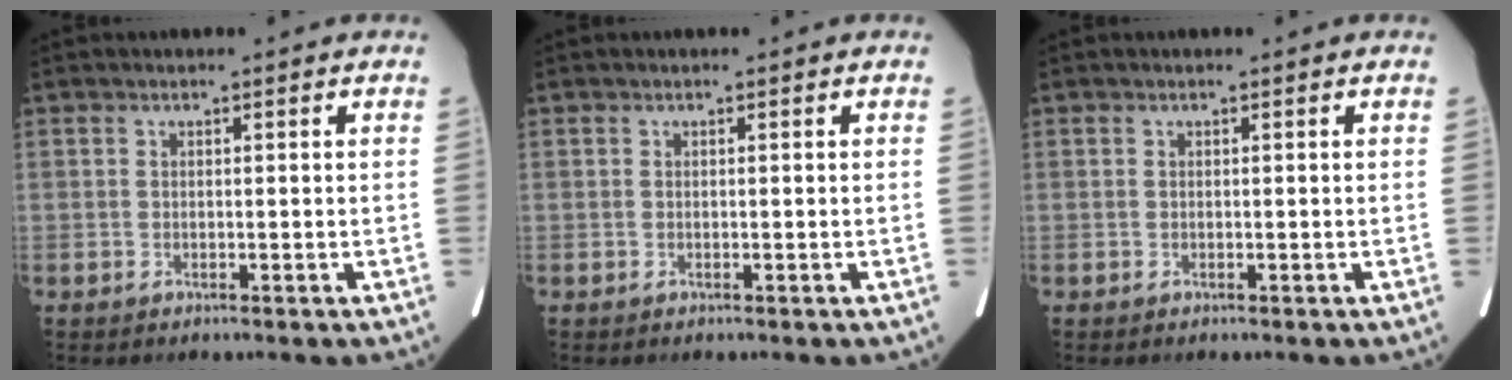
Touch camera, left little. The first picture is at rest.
{"total": 0.0}
{"total": 0.0}